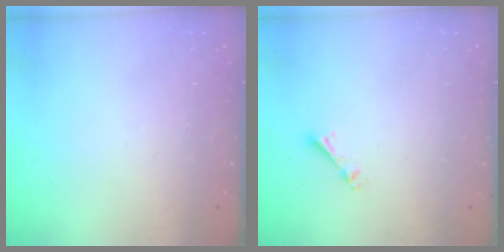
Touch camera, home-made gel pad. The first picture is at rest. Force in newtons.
{"total": 3.4, "press": 3.4, "slide": 0.4}